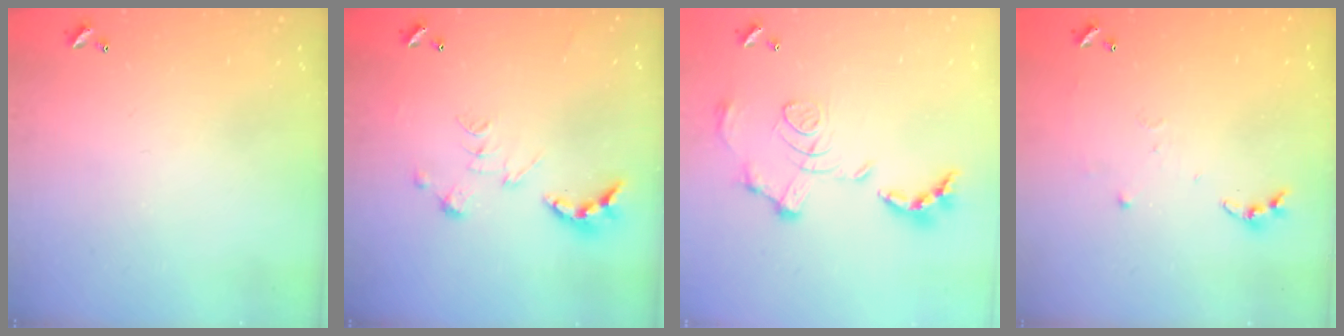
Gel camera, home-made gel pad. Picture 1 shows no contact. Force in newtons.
{"total": 0.8, "press": 0.8, "slide": 0.3}
{"total": 1.5, "press": 0.8, "slide": 1.3}
{"total": 6.1, "press": 6.1, "slide": 0.7}